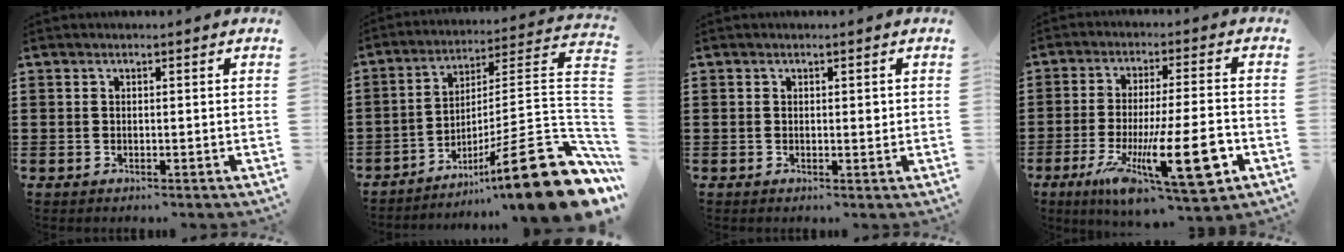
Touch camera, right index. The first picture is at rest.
{"total": 16.8, "force": [-9.0, 2.4, 14.0], "torque": [-0.199, 0.009, -0.153]}
{"total": 0.9, "force": [0.3, 0.5, 0.7], "torque": [-0.007, 0.000, 0.002]}
{"total": 18.9, "force": [-6.5, 5.6, 16.8], "torque": [-0.279, -0.006, -0.090]}